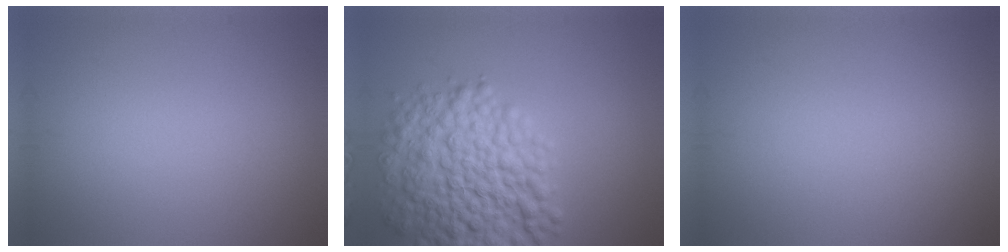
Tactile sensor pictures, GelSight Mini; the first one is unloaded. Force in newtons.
{"total": 9.6, "press": 9.6, "slide": 0.3}
{"total": 0.0}